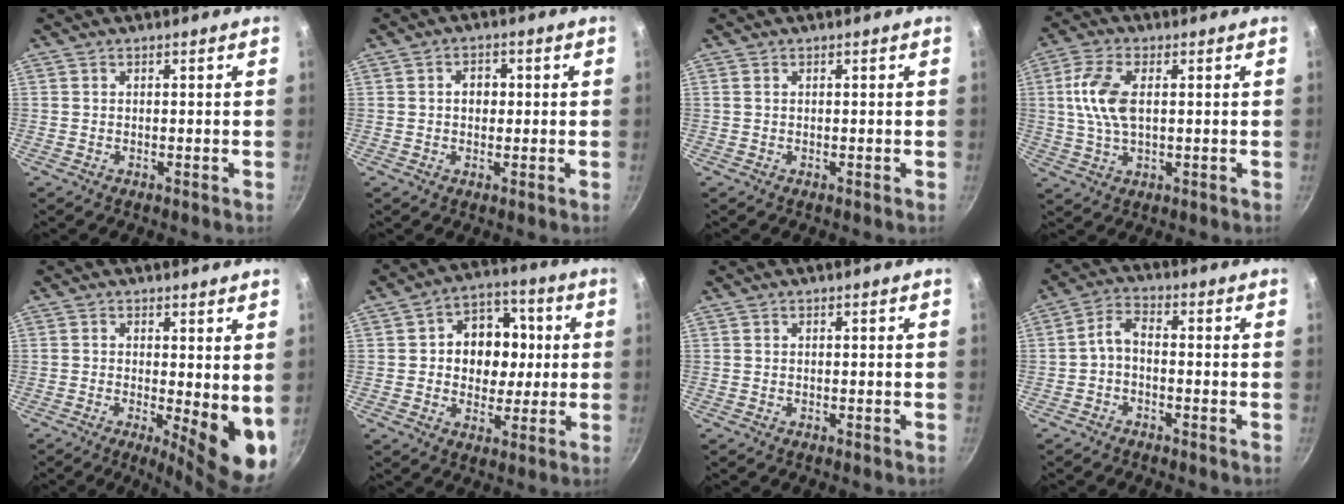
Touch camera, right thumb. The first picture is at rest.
{"total": 3.3, "force": [0.3, 2.6, 2.0], "torque": [-0.013, 0.008, 0.001]}
{"total": 0.0}
{"total": 8.9, "force": [1.3, 4.5, 7.5], "torque": [-0.152, 0.008, 0.021]}
{"total": 9.7, "force": [-0.5, 3.1, 9.2], "torque": [-0.107, -0.016, -0.001]}
{"total": 12.8, "force": [1.2, 10.2, 7.5], "torque": [-0.064, 0.010, 0.009]}
{"total": 0.0}
{"total": 3.9, "force": [-1.6, 2.0, 3.0], "torque": [-0.064, 0.029, -0.036]}